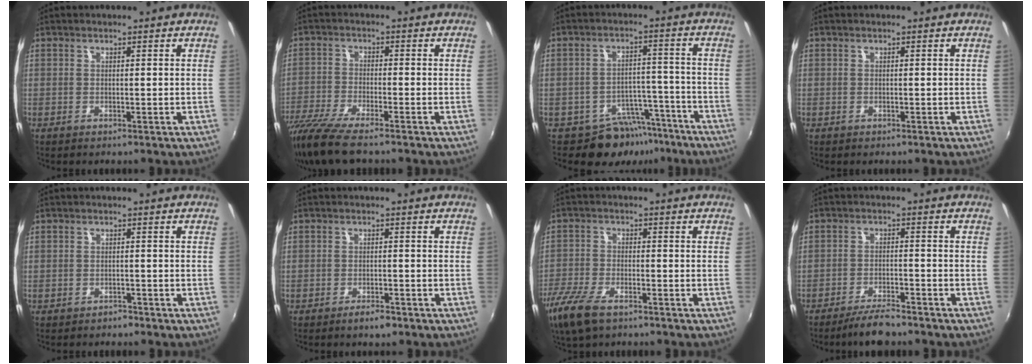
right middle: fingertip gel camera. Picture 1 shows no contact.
{"total": 11.4, "force": [-9.2, 1.7, 6.4], "torque": [-0.152, -0.041, -0.174]}
{"total": 8.8, "force": [-6.7, 5.3, 1.9], "torque": [-0.027, 0.029, -0.080]}
{"total": 0.0}
{"total": 1.5, "force": [-1.3, 0.8, 0.0], "torque": [-0.005, 0.004, -0.018]}
{"total": 2.6, "force": [-2.1, 0.8, 1.4], "torque": [-0.034, -0.001, -0.034]}
{"total": 10.3, "force": [-7.1, 3.9, 6.4], "torque": [-0.161, -0.027, -0.141]}
{"total": 5.7, "force": [-5.0, 1.0, 2.6], "torque": [-0.064, -0.002, -0.087]}